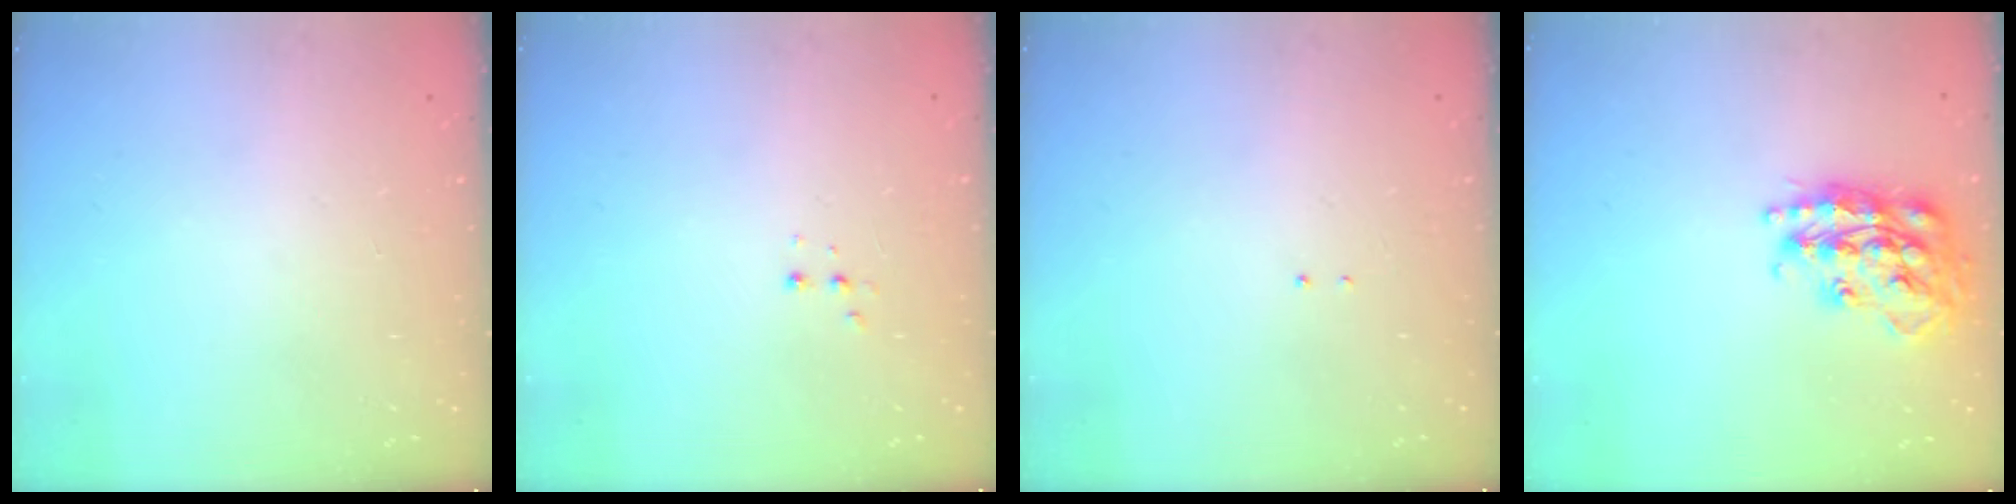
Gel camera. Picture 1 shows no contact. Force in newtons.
{"total": 3.0, "press": 2.9, "slide": 0.7}
{"total": 1.3, "press": 1.2, "slide": 0.6}
{"total": 19.5, "press": 19.4, "slide": 1.3}